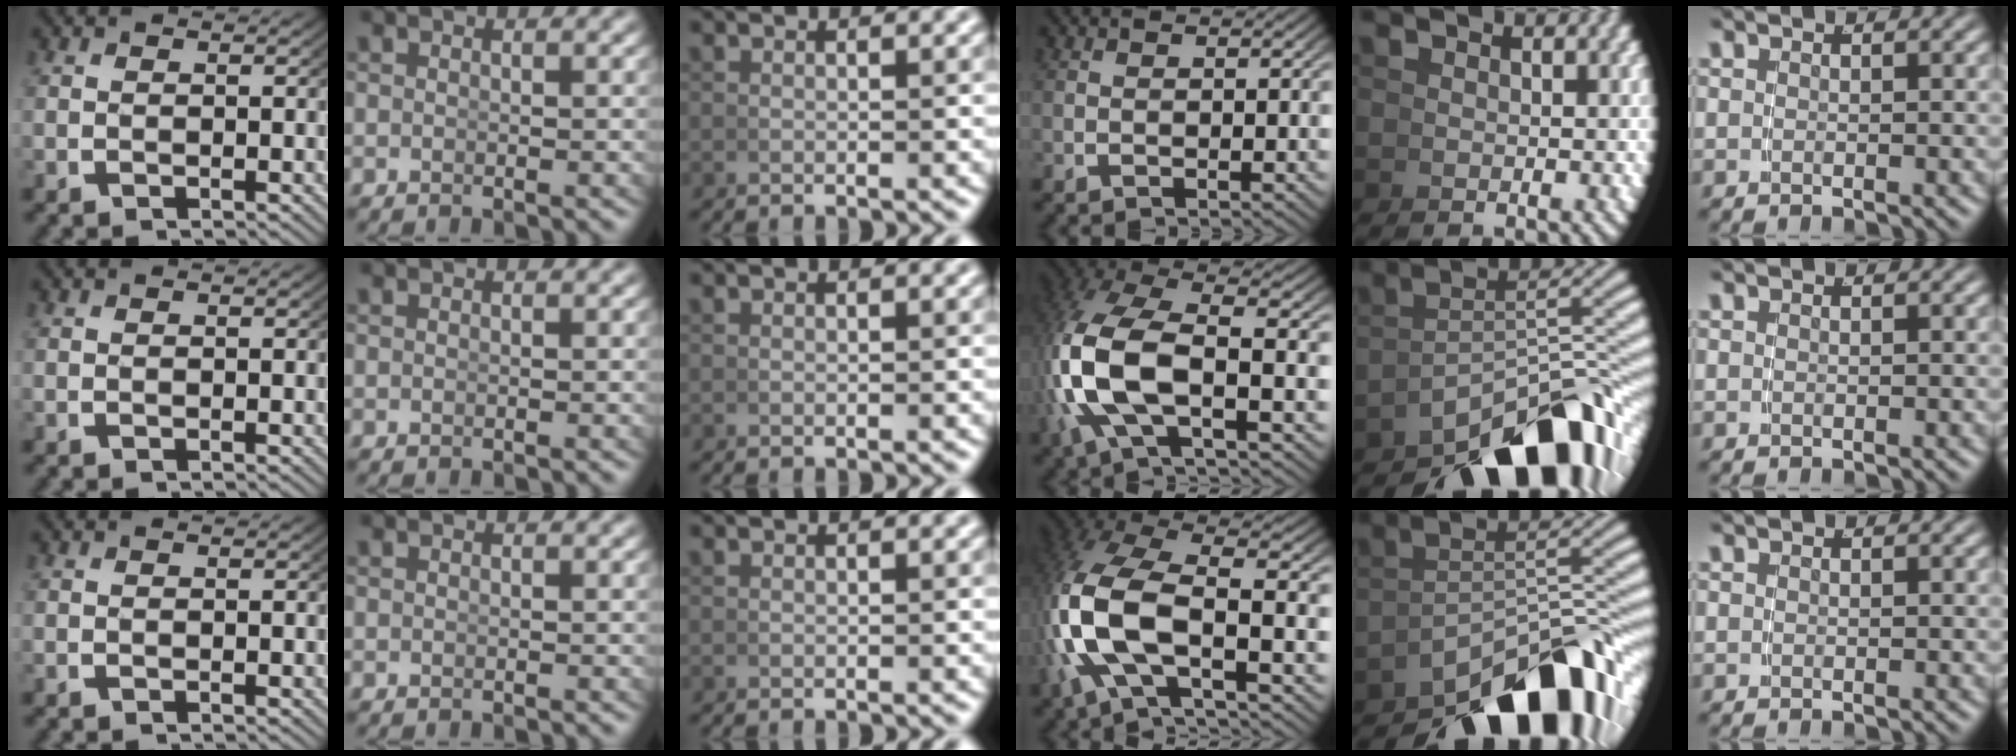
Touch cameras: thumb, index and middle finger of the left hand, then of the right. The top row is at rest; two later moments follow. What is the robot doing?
{"motion": "grasp_and_lifting", "object": "coin"}